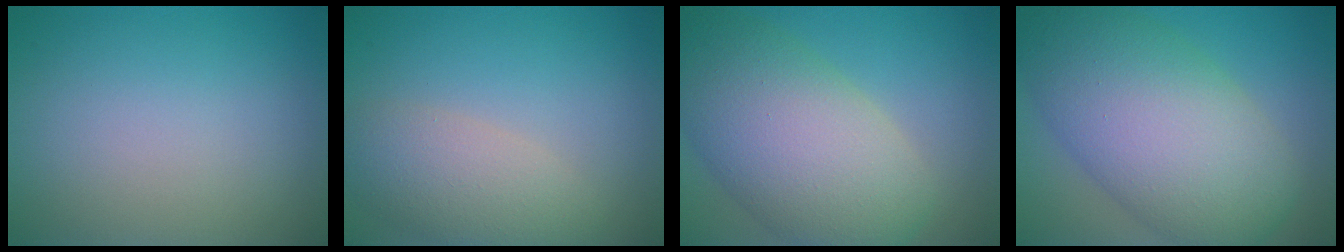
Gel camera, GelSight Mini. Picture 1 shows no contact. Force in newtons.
{"total": 4.6, "press": 4.6, "slide": 0.3}
{"total": 10.8, "press": 10.8, "slide": 0.7}
{"total": 12.1, "press": 12.1, "slide": 0.2}